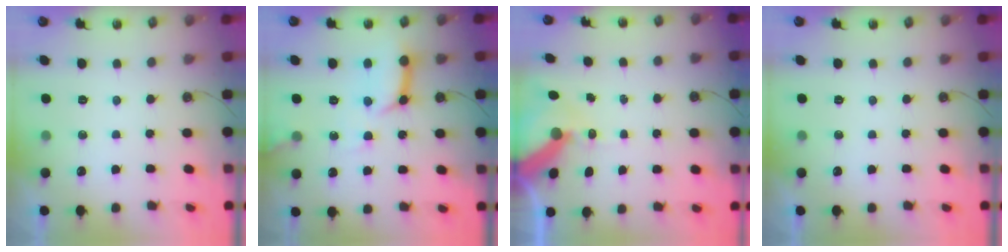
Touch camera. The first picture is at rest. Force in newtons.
{"total": 12.2, "press": 12.1, "slide": 1.4}
{"total": 10.3, "press": 10.2, "slide": 1.4}
{"total": 0.0}